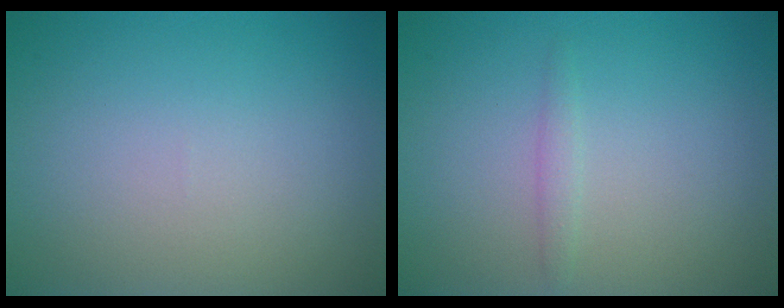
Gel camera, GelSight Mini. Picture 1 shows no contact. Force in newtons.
{"total": 0.9, "press": 0.9, "slide": 0.1}